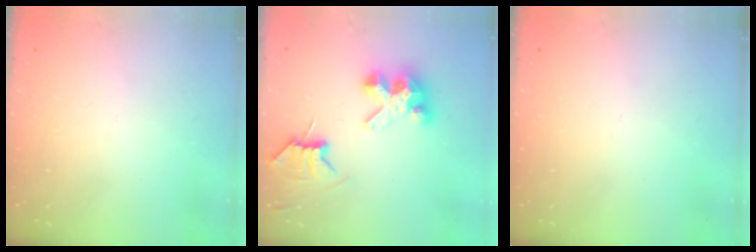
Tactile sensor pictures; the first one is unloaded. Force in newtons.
{"total": 7.1, "press": 7.1, "slide": 0.7}
{"total": 0.0}